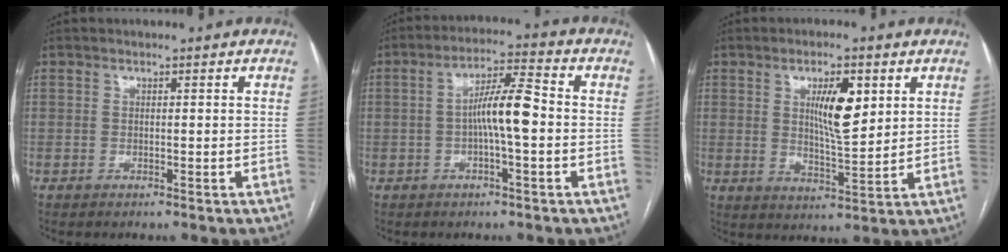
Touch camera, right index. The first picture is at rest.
{"total": 7.5, "force": [-0.7, 0.8, 7.5], "torque": [-0.136, 0.017, -0.017]}
{"total": 7.9, "force": [2.7, 1.9, 7.2], "torque": [-0.123, -0.003, 0.048]}